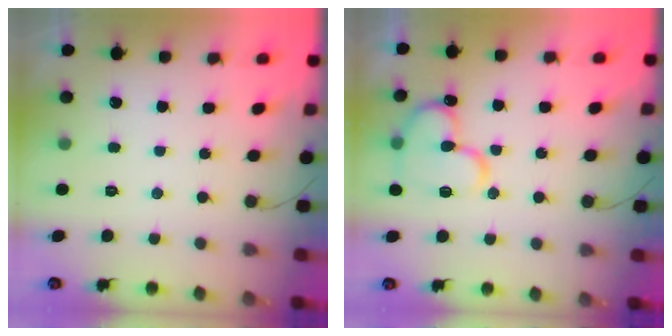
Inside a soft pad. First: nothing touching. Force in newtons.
{"total": 14.9, "press": 14.8, "slide": 2.0}